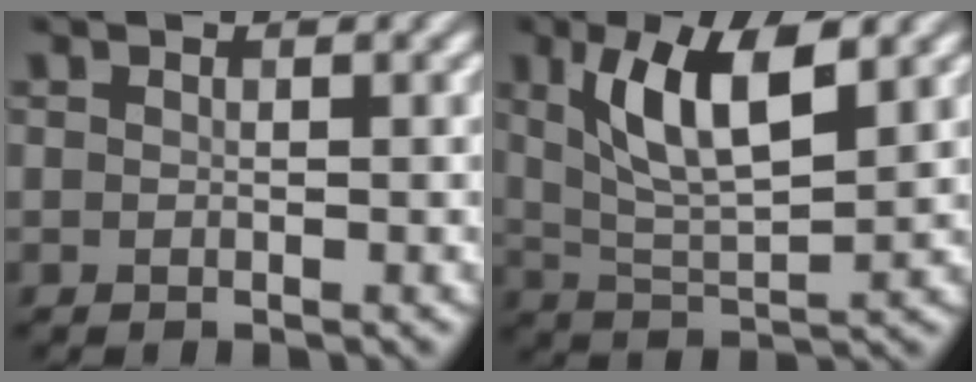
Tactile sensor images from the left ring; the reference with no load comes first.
{"total": 7.5, "force": [2.7, 2.6, 6.5], "torque": [-0.121, -0.001, 0.049]}